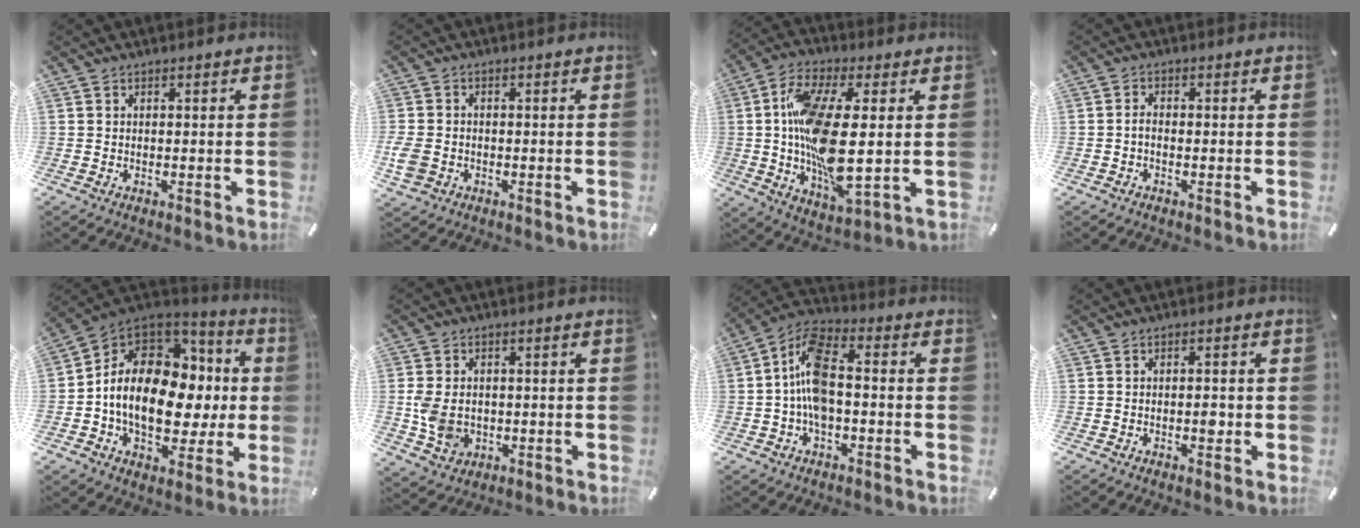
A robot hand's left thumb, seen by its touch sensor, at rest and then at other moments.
{"total": 4.4, "force": [-1.2, 3.6, 2.3], "torque": [-0.057, 0.001, -0.023]}
{"total": 18.3, "force": [0.7, 6.8, 17.0], "torque": [-0.344, -0.015, 0.012]}
{"total": 1.7, "force": [-0.7, 0.8, 1.3], "torque": [-0.025, 0.005, -0.014]}
{"total": 18.0, "force": [-1.7, 12.5, 12.9], "torque": [-0.246, 0.000, -0.027]}
{"total": 7.1, "force": [-0.6, 5.8, 4.1], "torque": [-0.084, 0.001, -0.012]}
{"total": 10.5, "force": [-2.1, 5.6, 8.6], "torque": [-0.181, 0.016, -0.039]}
{"total": 2.2, "force": [-0.6, 1.1, 1.8], "torque": [-0.031, 0.004, -0.011]}